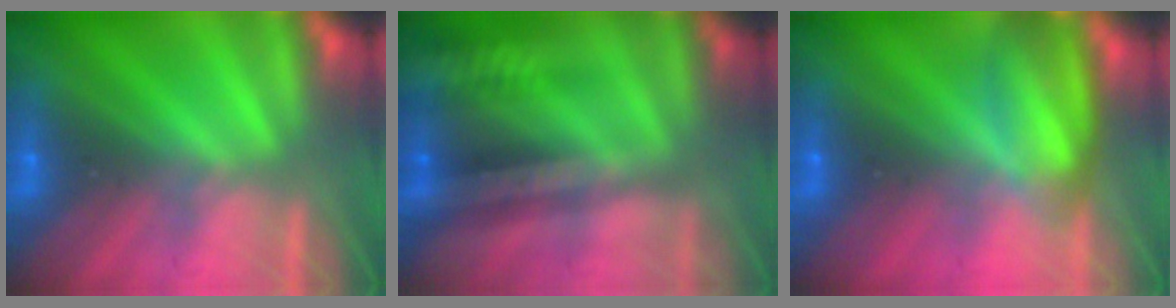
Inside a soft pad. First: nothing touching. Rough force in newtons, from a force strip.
{"total": 2.4}
{"total": 5.6}